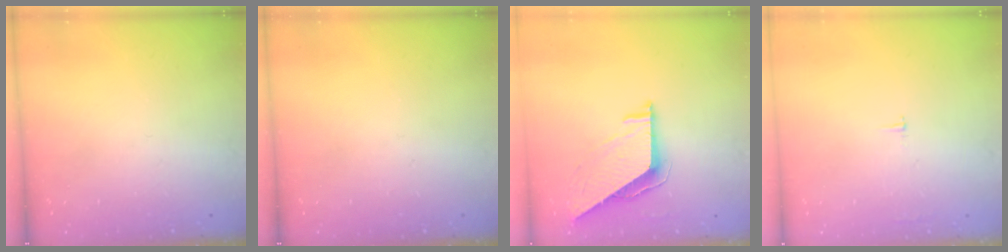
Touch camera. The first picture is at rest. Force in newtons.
{"total": 0.0}
{"total": 7.2, "press": 7.2, "slide": 0.5}
{"total": 1.8, "press": 1.8, "slide": 0.1}